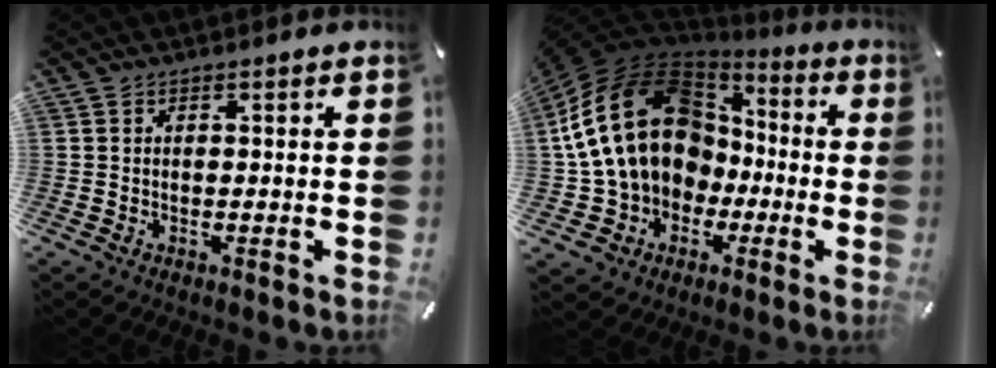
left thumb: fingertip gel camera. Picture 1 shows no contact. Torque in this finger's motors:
{"motor_torque": [1.90, 2.93, 2.77, 0.00, 0.87]}